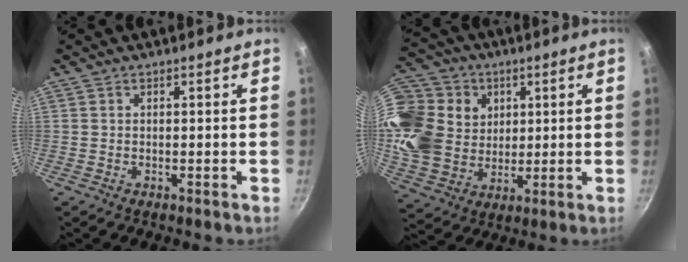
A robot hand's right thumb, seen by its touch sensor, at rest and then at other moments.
{"total": 23.2, "force": [7.9, 18.8, 11.1], "torque": [-0.240, -0.003, 0.159]}